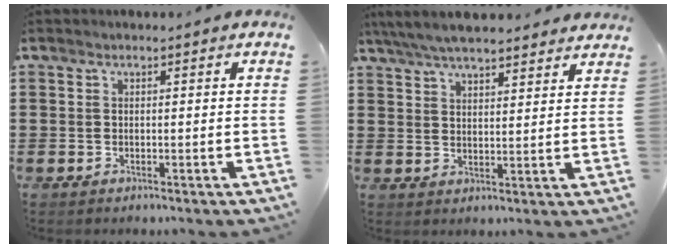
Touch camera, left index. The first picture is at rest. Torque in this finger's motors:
{"motor_torque": [1.10, -1.04, 0.49, 0.21]}